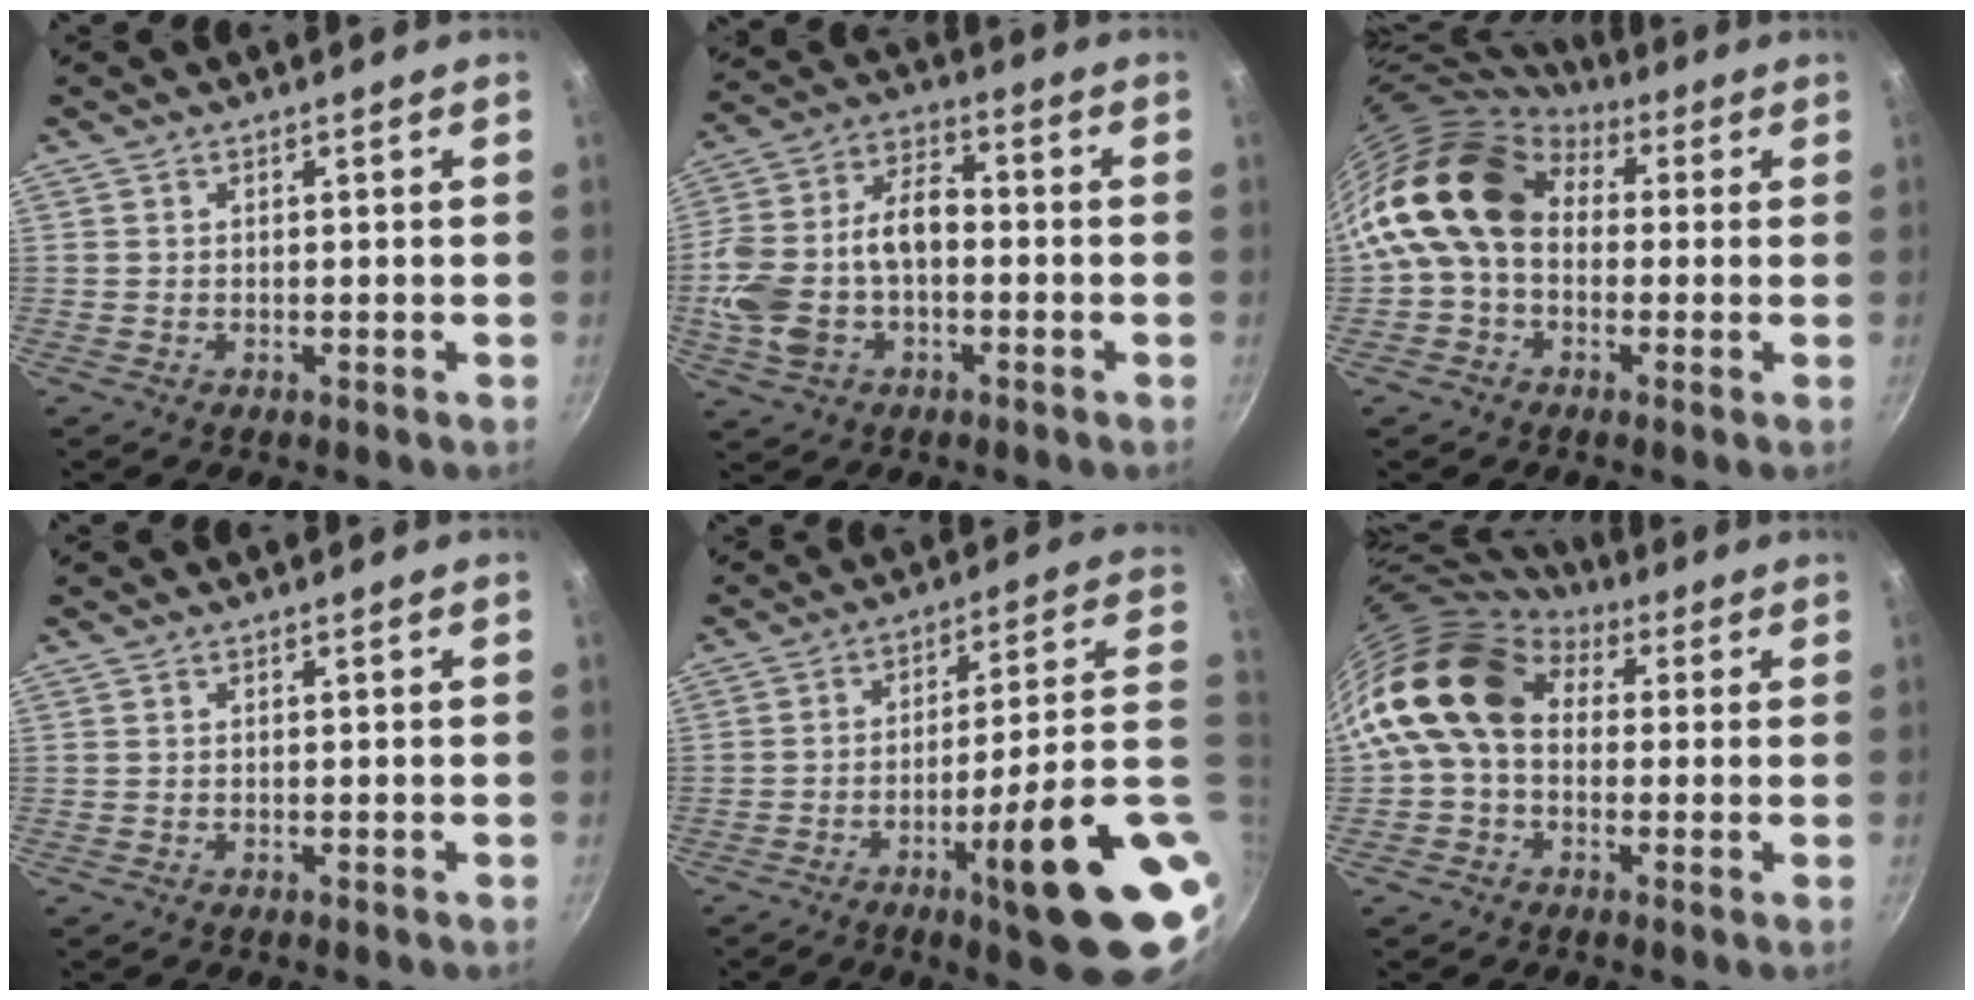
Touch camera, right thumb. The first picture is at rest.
{"total": 15.6, "force": [-2.5, 9.8, 11.9], "torque": [-0.211, 0.038, -0.053]}
{"total": 14.4, "force": [2.0, 10.6, 9.5], "torque": [-0.143, 0.026, 0.014]}
{"total": 0.0}
{"total": 21.6, "force": [-5.2, 3.3, 20.7], "torque": [-0.262, 0.022, -0.073]}
{"total": 13.3, "force": [2.6, 9.9, 8.5], "torque": [-0.125, 0.019, 0.023]}